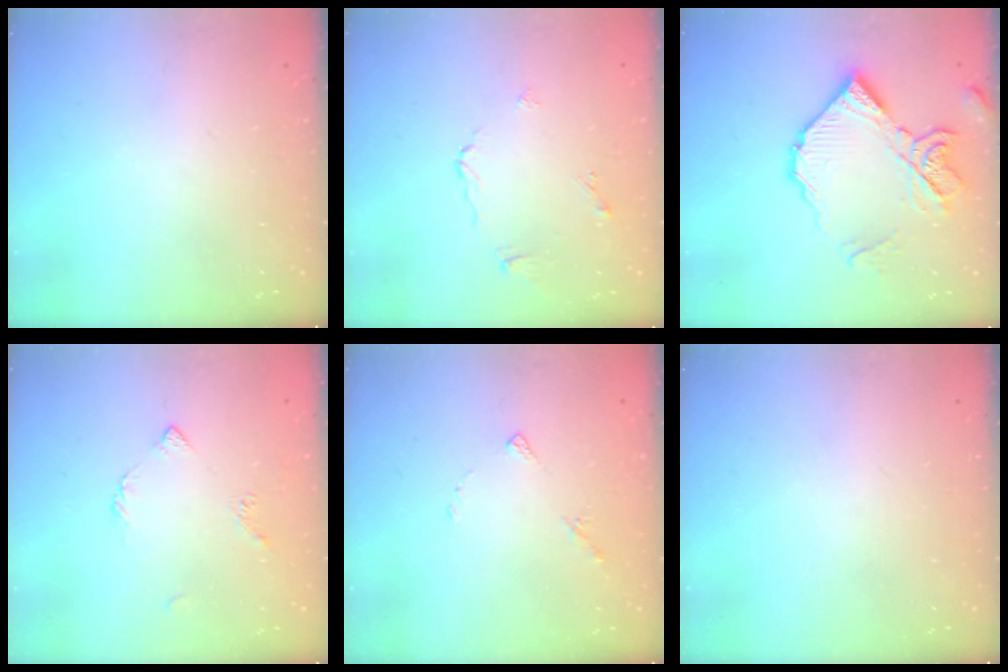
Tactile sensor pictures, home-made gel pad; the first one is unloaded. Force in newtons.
{"total": 4.7, "press": 4.7, "slide": 0.1}
{"total": 16.1, "press": 16.0, "slide": 1.4}
{"total": 3.7, "press": 3.7, "slide": 0.7}
{"total": 4.9, "press": 4.9, "slide": 0.5}
{"total": 0.0}